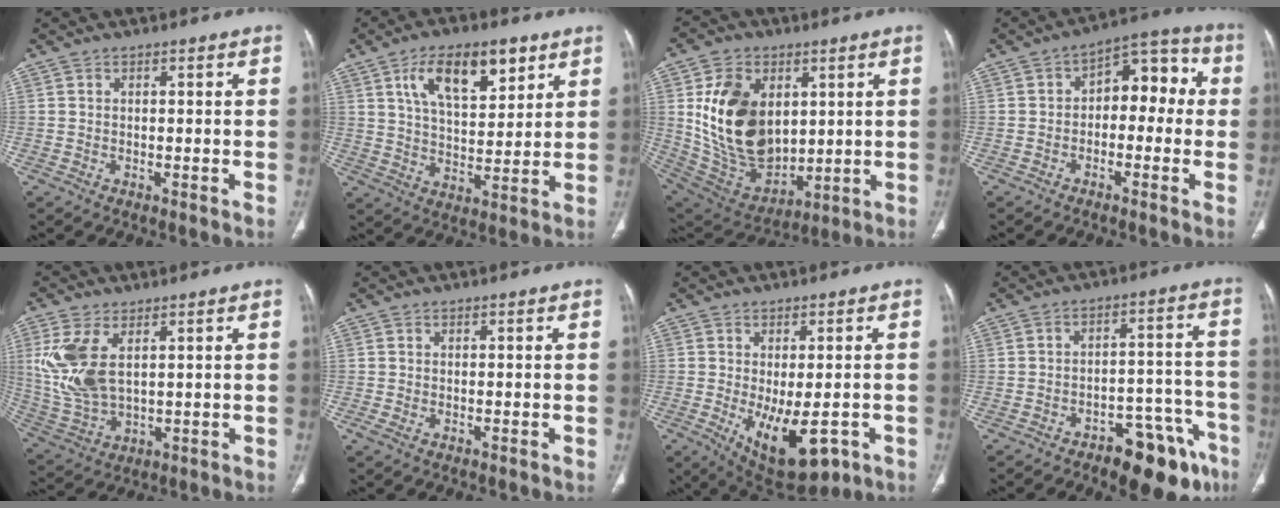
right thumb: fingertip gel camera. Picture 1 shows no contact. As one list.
[{"total": 13.9, "force": [7.0, 6.4, 10.1], "torque": [-0.140, -0.025, 0.124]}, {"total": 20.6, "force": [3.9, 13.8, 14.8], "torque": [-0.240, -0.023, 0.099]}, {"total": 9.9, "force": [-0.1, 6.3, 7.6], "torque": [-0.059, 0.048, -0.014]}, {"total": 11.7, "force": [3.6, 6.2, 9.3], "torque": [-0.208, -0.010, 0.088]}, {"total": 0.8, "force": [-0.3, 0.4, 0.6], "torque": [-0.015, 0.000, -0.002]}, {"total": 13.0, "force": [-4.5, 6.0, 10.6], "torque": [-0.150, -0.014, -0.046]}, {"total": 15.2, "force": [-9.8, 6.3, 9.7], "torque": [-0.072, 0.076, -0.132]}]